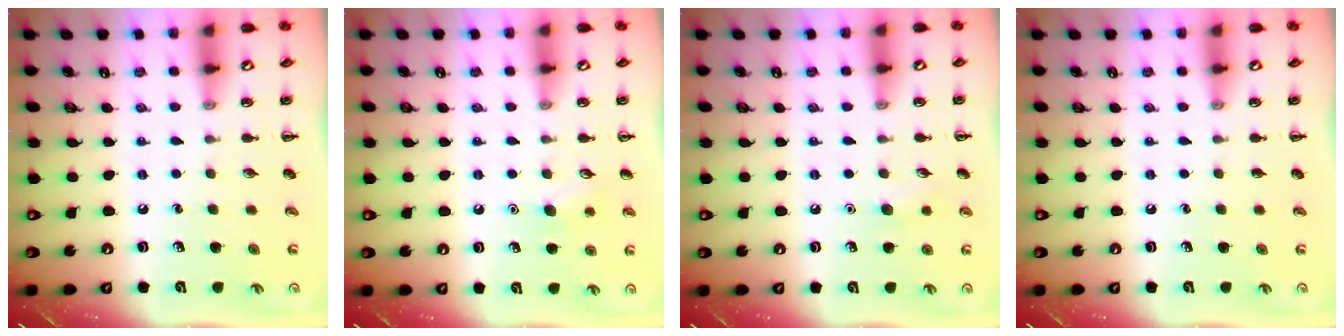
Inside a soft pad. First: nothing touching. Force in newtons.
{"total": 6.7, "press": 6.4, "slide": 1.9}
{"total": 5.2, "press": 5.0, "slide": 1.2}
{"total": 0.0}